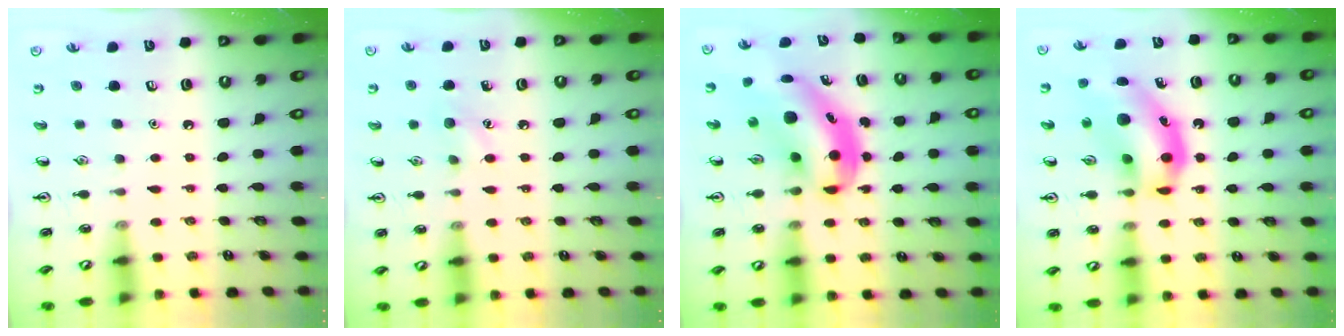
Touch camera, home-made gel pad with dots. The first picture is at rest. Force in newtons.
{"total": 7.1, "press": 6.9, "slide": 1.8}
{"total": 7.7, "press": 7.6, "slide": 1.4}
{"total": 15.3, "press": 14.7, "slide": 4.5}